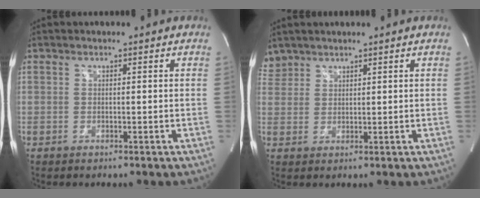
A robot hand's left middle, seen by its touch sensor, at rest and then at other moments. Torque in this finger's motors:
{"motor_torque": [0.20, -0.34, -0.02, -0.05]}